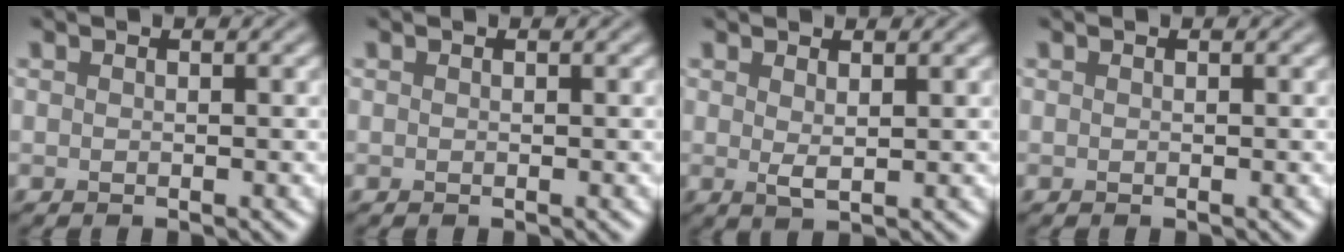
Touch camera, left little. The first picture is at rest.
{"total": 0.0}
{"total": 1.2, "force": [0.7, 0.2, 1.0], "torque": [-0.023, -0.007, 0.014]}
{"total": 0.0}